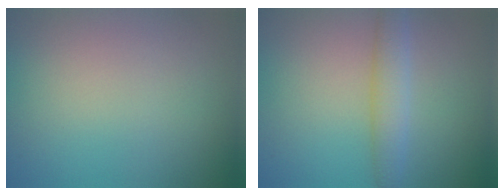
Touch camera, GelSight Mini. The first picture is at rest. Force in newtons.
{"total": 2.6, "press": 2.6, "slide": 0.1}